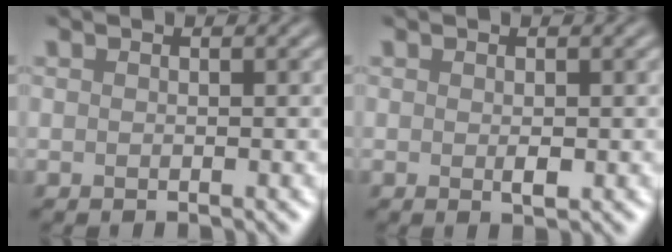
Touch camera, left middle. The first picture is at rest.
{"total": 0.9, "force": [-0.2, 0.2, 0.8], "torque": [-0.015, -0.005, 0.002]}